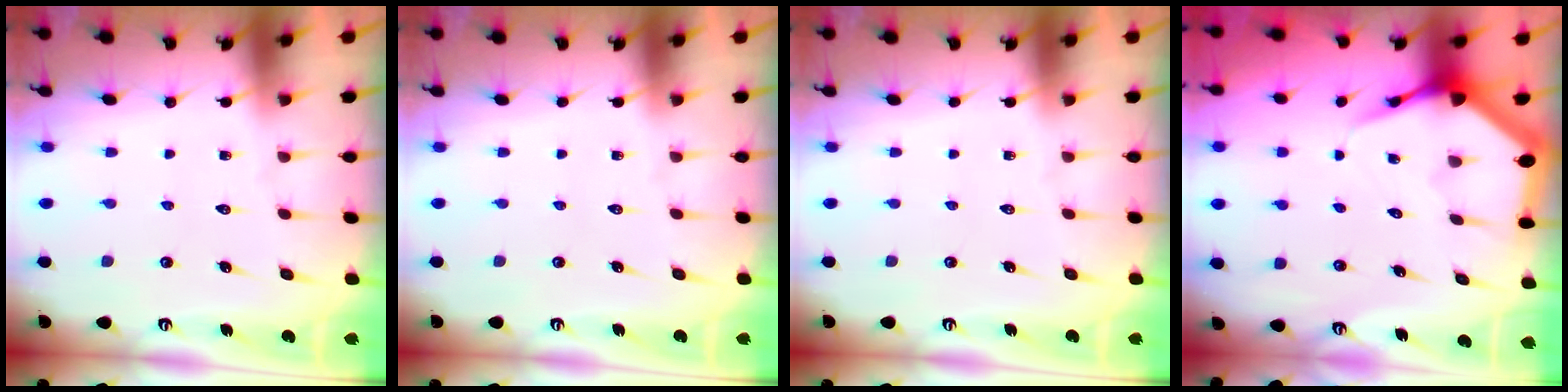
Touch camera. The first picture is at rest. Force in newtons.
{"total": 0.0}
{"total": 0.0}
{"total": 5.6, "press": 5.5, "slide": 0.4}